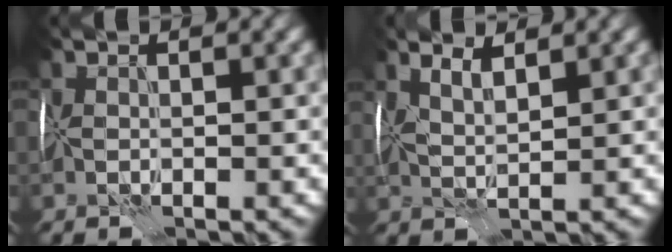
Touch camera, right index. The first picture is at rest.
{"total": 2.6, "force": [1.6, 0.6, 2.0], "torque": [-0.034, 0.006, 0.020]}